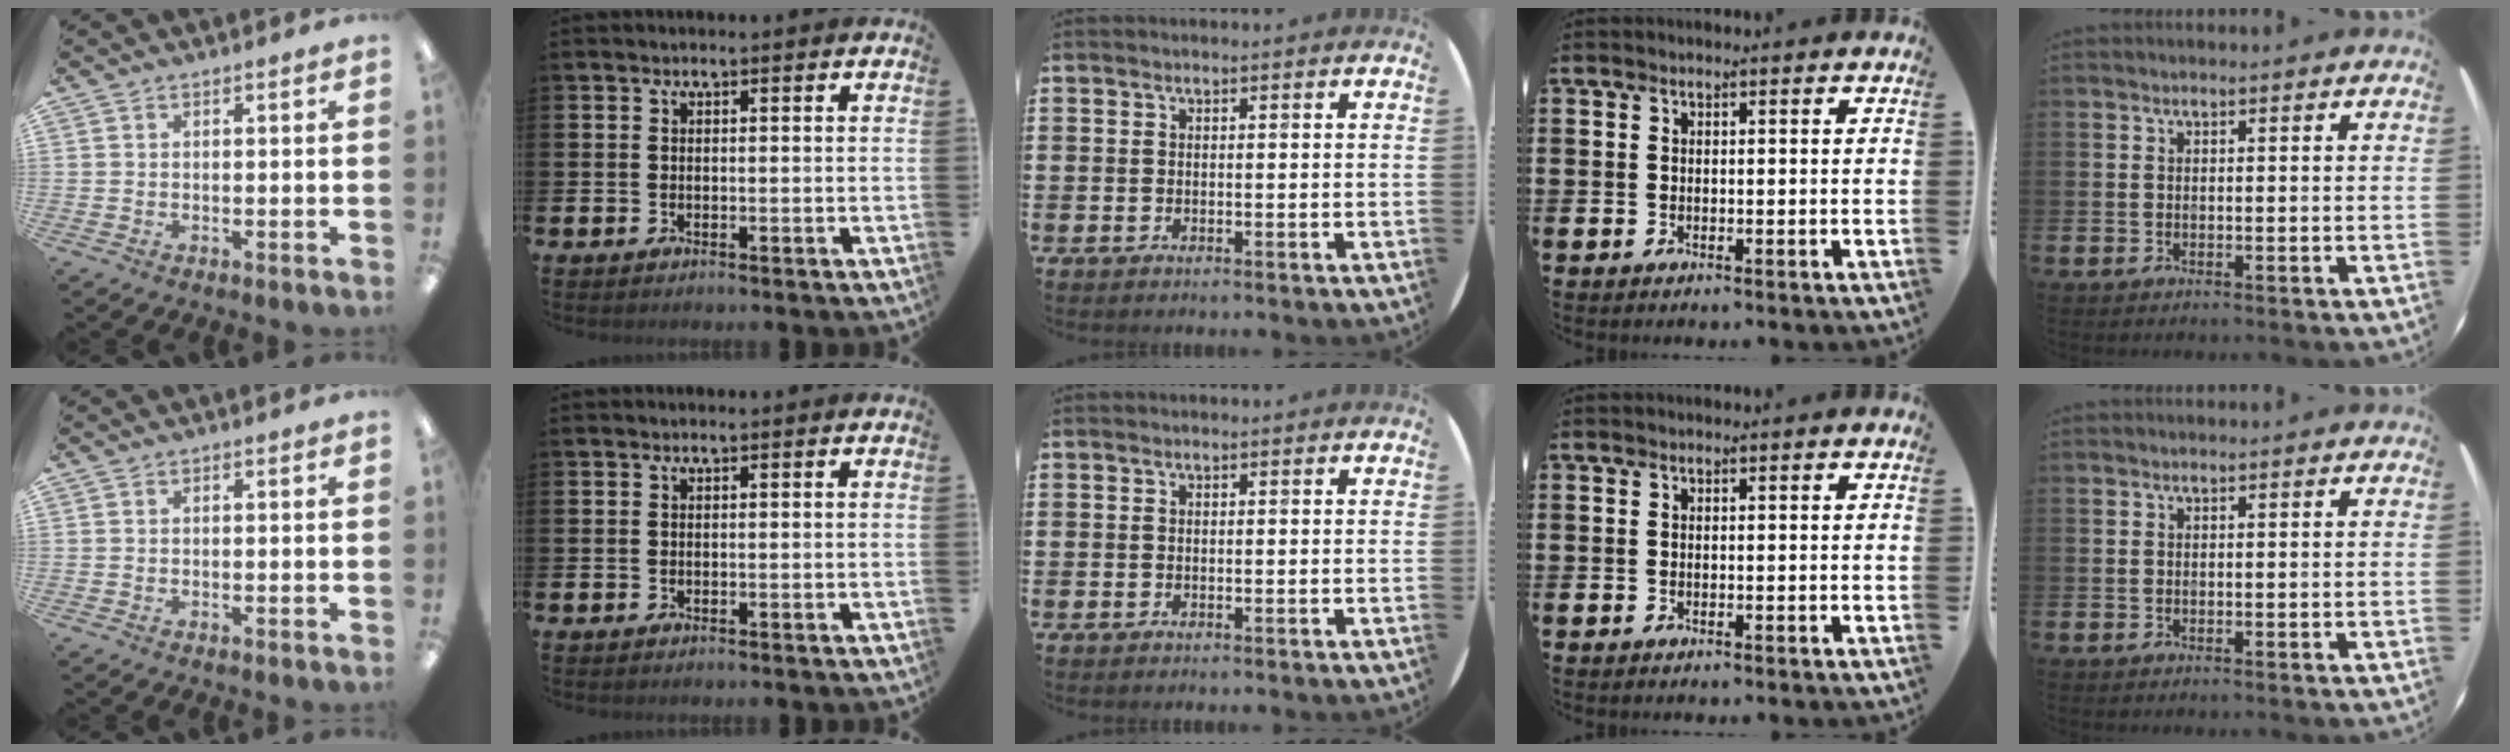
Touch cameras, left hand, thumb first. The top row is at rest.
{}